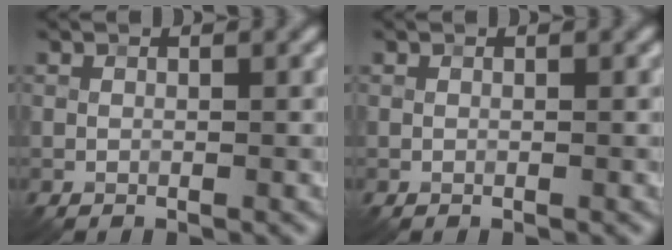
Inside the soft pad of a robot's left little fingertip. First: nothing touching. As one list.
[{"total": 0.0}]